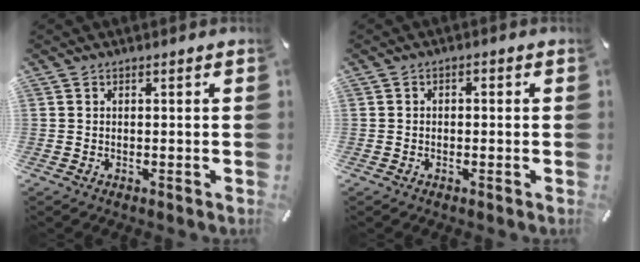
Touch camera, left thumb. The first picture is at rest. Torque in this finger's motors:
{"motor_torque": [-0.14, -0.12, 0.04, 0.24, 0.00]}